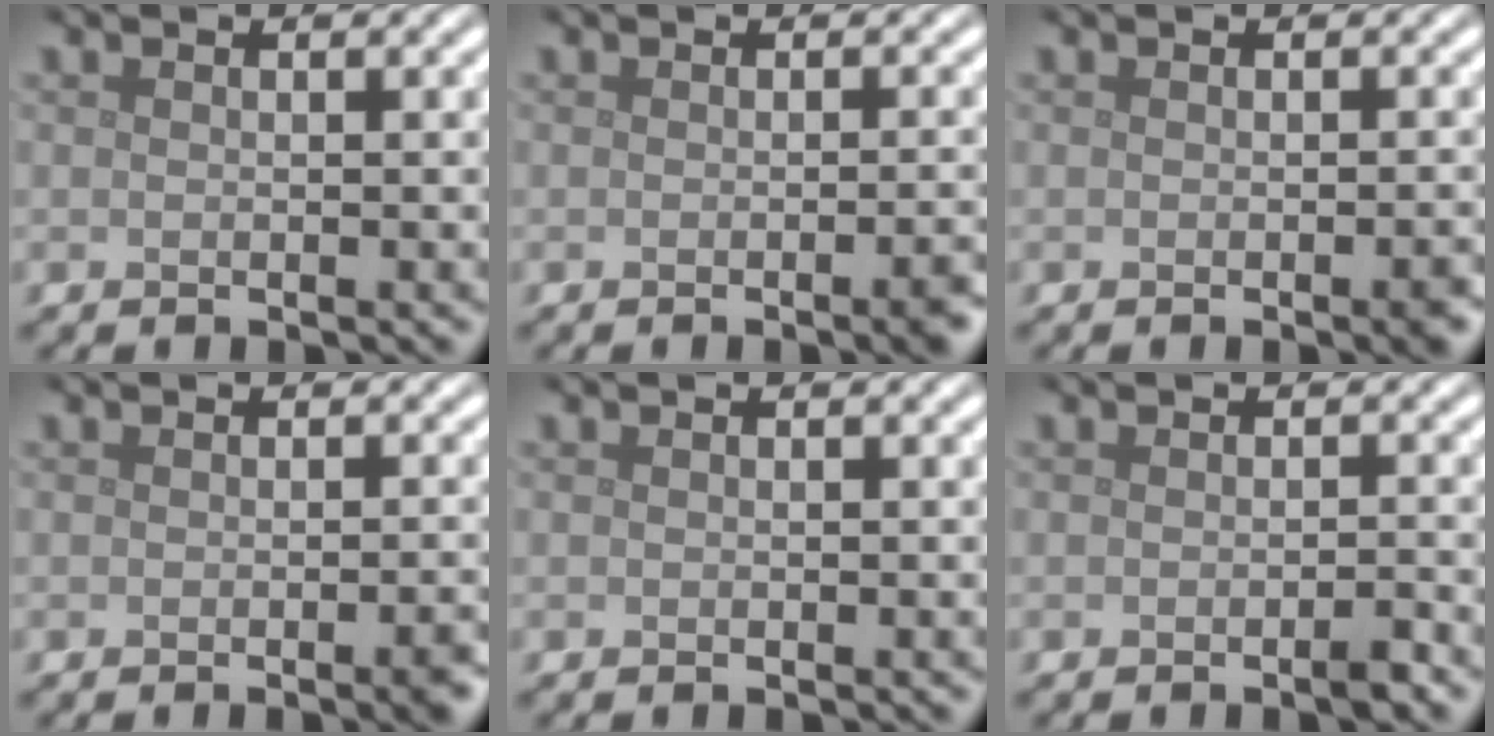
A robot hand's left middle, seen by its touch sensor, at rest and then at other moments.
{"total": 2.1, "force": [-0.8, 0.6, 1.8], "torque": [-0.016, 0.001, -0.012]}
{"total": 1.4, "force": [-0.6, 0.3, 1.2], "torque": [-0.010, -0.001, -0.006]}
{"total": 1.7, "force": [-0.7, 0.5, 1.5], "torque": [-0.012, 0.000, -0.009]}
{"total": 0.0}
{"total": 1.1, "force": [-0.6, 0.1, 0.8], "torque": [-0.013, 0.000, -0.011]}